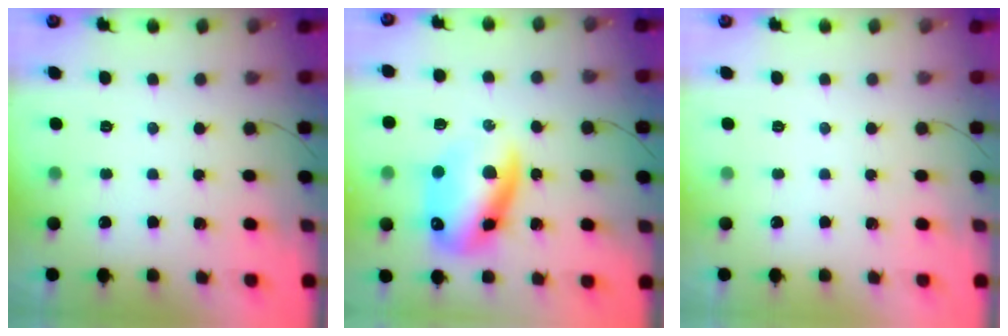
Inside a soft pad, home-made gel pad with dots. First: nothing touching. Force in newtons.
{"total": 16.8, "press": 16.3, "slide": 4.1}
{"total": 0.0}